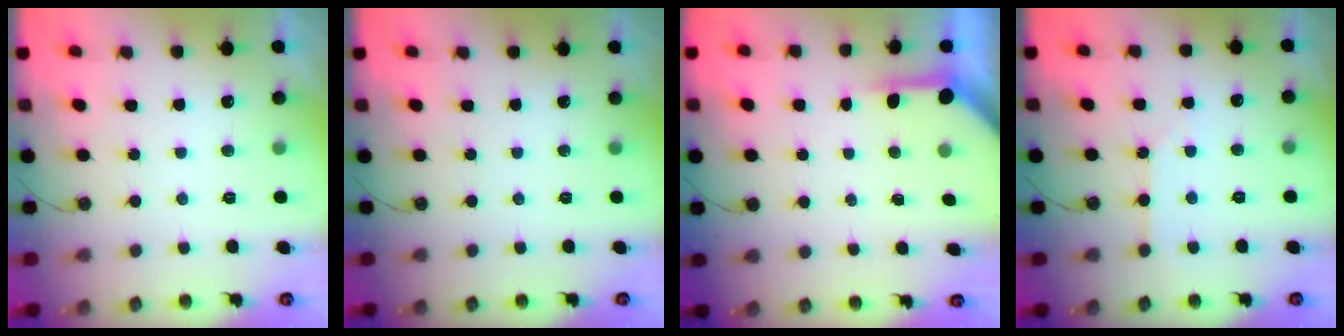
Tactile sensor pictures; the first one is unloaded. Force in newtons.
{"total": 0.0}
{"total": 3.9, "press": 3.8, "slide": 0.3}
{"total": 2.5, "press": 2.4, "slide": 0.5}